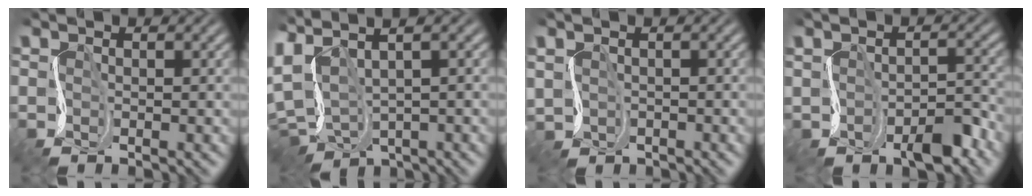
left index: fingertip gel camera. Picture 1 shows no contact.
{"total": 6.3, "force": [-0.5, 2.8, 5.6], "torque": [-0.134, -0.009, -0.005]}
{"total": 1.6, "force": [-0.3, 1.3, 0.9], "torque": [-0.024, -0.008, -0.003]}
{"total": 3.9, "force": [-1.9, 1.8, 2.9], "torque": [-0.044, -0.003, -0.032]}